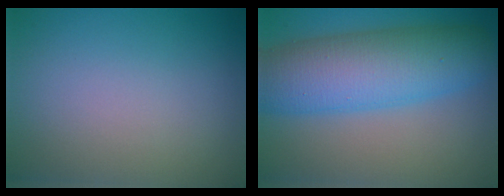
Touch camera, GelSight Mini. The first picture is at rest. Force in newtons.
{"total": 8.9, "press": 8.9, "slide": 0.2}